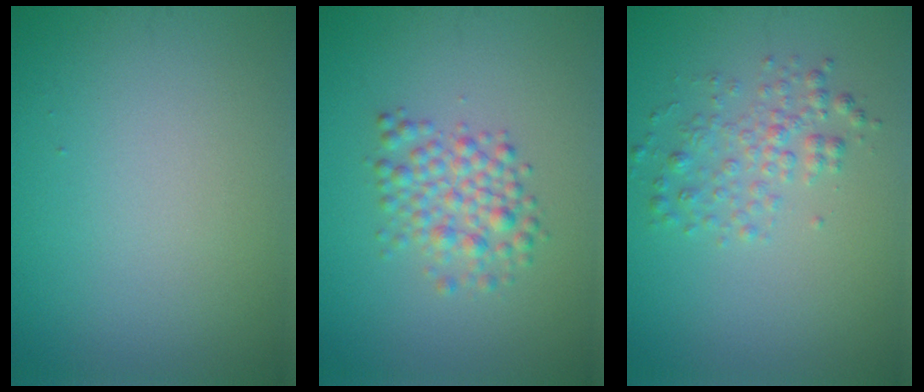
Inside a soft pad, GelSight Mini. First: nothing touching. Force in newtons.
{"total": 3.1, "press": 3.1, "slide": 0.1}
{"total": 2.4, "press": 2.4, "slide": 0.1}